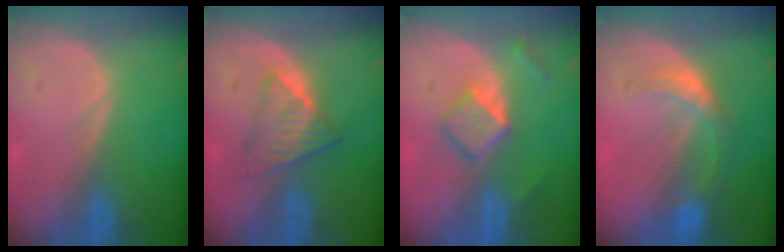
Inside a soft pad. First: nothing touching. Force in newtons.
{"total": 5.8, "press": 5.1, "slide": 2.7}
{"total": 5.3, "press": 4.6, "slide": 2.7}
{"total": 5.5, "press": 4.8, "slide": 2.8}